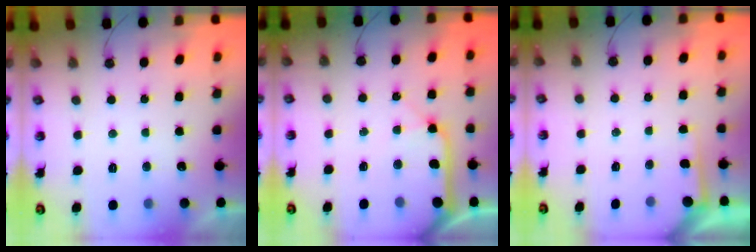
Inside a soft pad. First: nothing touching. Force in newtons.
{"total": 10.6, "press": 10.5, "slide": 1.5}
{"total": 2.5, "press": 2.4, "slide": 0.4}